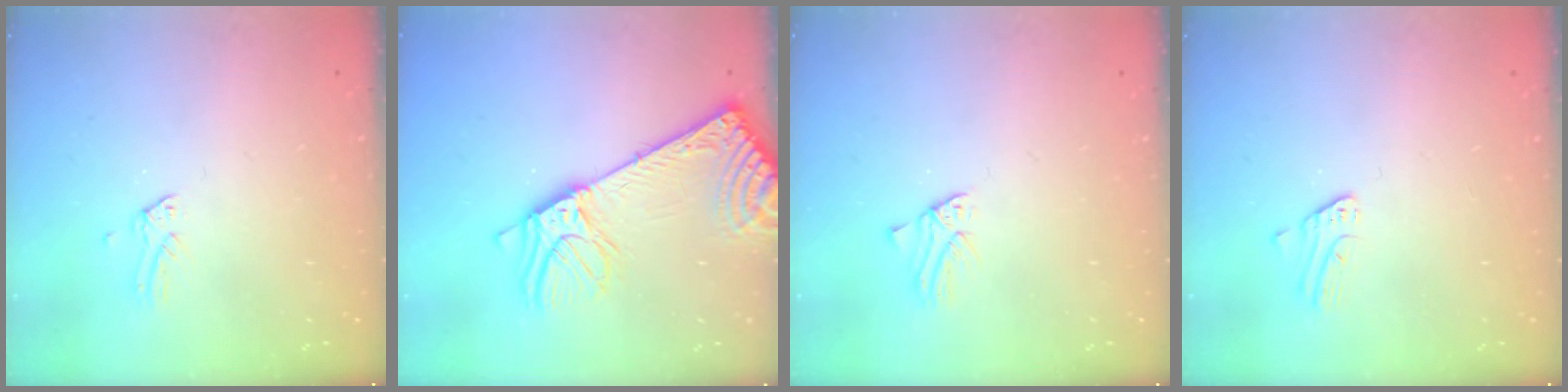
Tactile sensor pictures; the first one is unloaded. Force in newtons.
{"total": 14.2, "press": 13.8, "slide": 3.4}
{"total": 1.1, "press": 1.1, "slide": 0.2}
{"total": 2.3, "press": 2.3, "slide": 0.2}